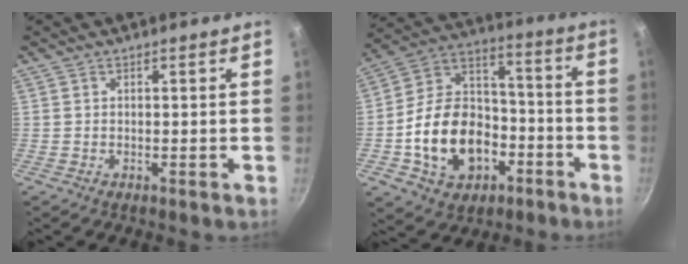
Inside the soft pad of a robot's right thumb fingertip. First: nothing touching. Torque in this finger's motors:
{"motor_torque": [-0.03, 1.14, 1.55, -0.85, 0.41]}